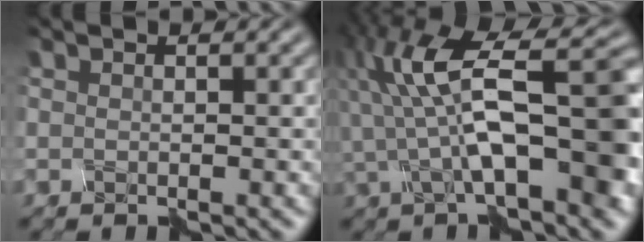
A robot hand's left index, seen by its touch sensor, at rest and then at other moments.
{"total": 12.4, "force": [-0.8, 5.0, 11.3], "torque": [-0.180, 0.027, -0.019]}